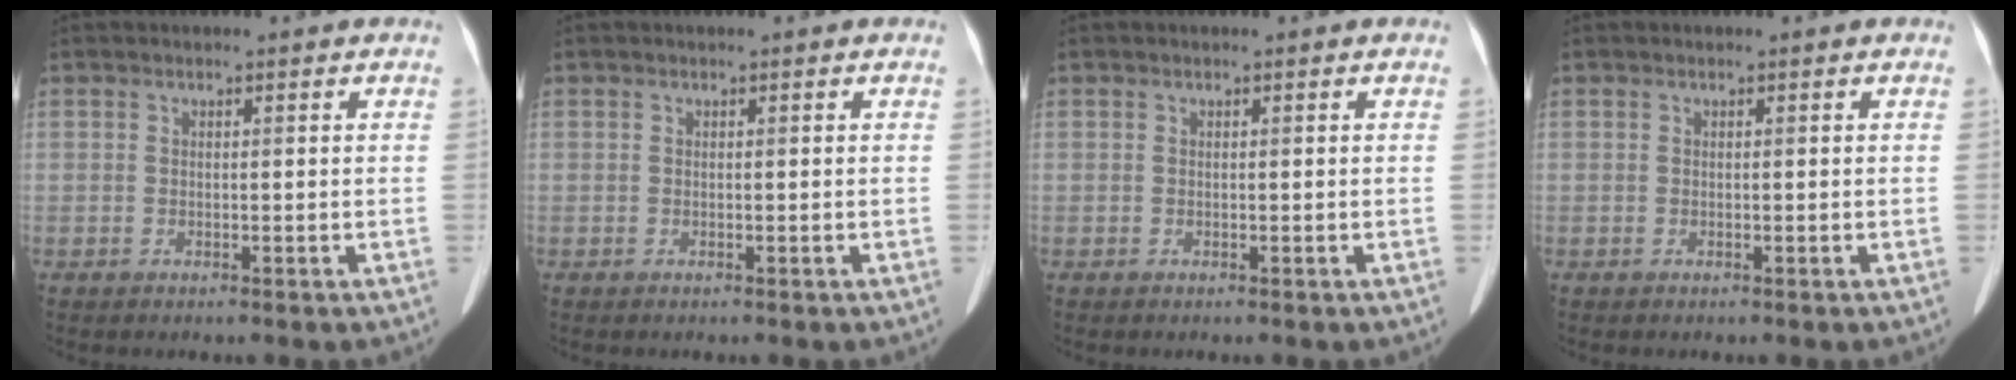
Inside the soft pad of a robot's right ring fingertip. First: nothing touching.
{"total": 0.0}
{"total": 0.0}
{"total": 0.0}